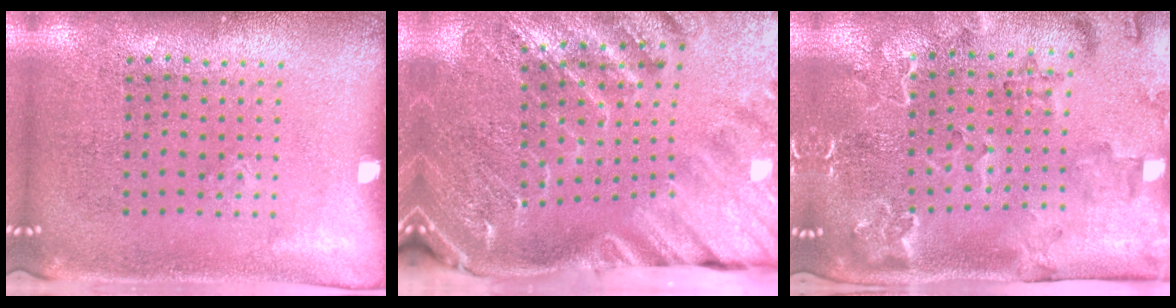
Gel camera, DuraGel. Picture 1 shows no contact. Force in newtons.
{"total": 3.3, "press": 3.1, "slide": 0.9}
{"total": 2.3, "press": 2.3, "slide": 0.4}